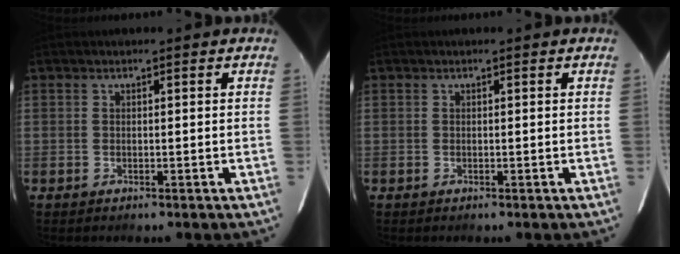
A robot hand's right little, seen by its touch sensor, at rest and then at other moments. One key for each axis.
{"total": 0.0}